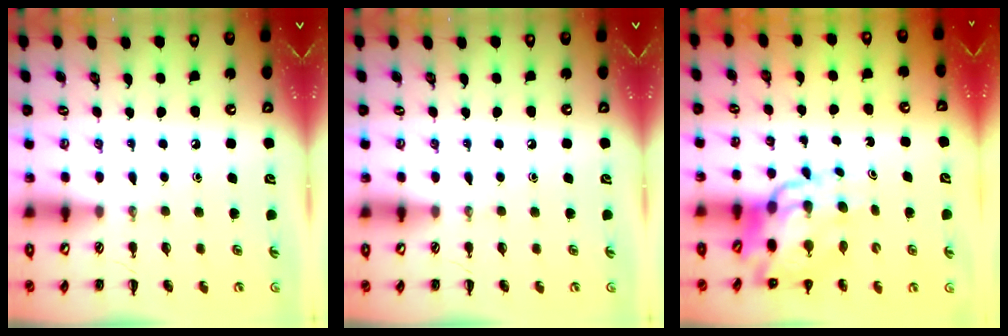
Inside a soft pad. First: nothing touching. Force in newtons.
{"total": 0.0}
{"total": 13.2, "press": 12.5, "slide": 4.2}